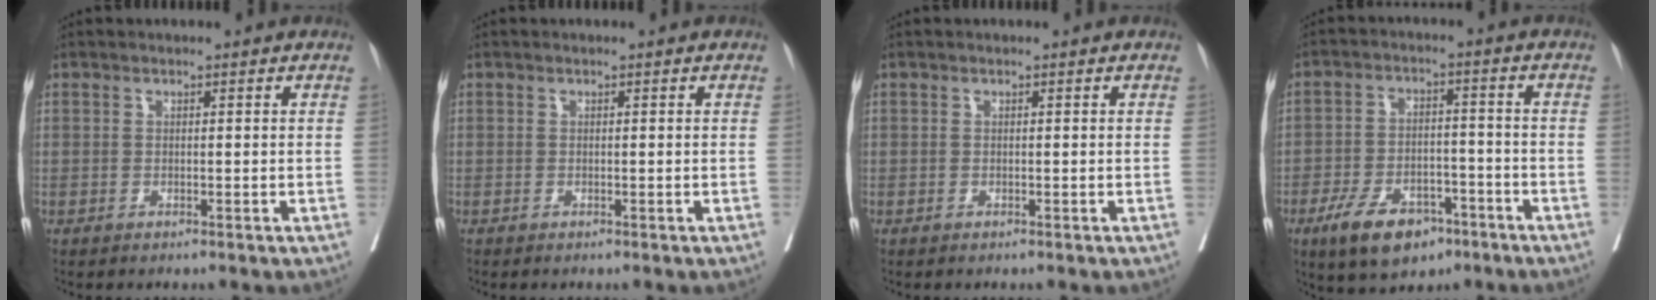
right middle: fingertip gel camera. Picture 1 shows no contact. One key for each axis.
{"total": 0.0}
{"total": 0.0}
{"total": 10.2, "fx": -6.3, "fy": 5.1, "fz": 6.2, "tx": -0.109, "ty": -0.002, "tz": -0.103}